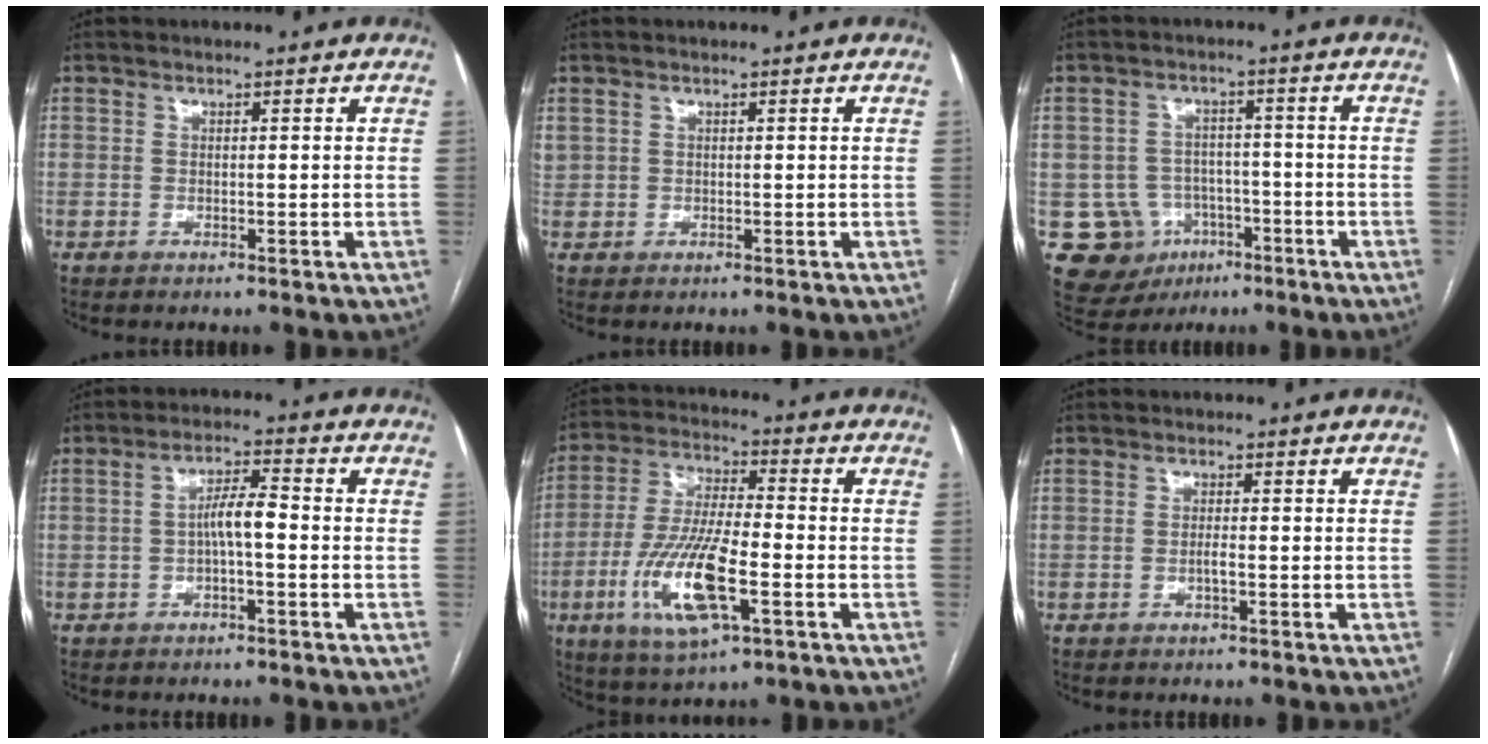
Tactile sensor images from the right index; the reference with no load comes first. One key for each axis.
{"total": 1.5, "fx": 0.7, "fy": 1.3, "fz": 0.3, "tx": -0.008, "ty": 0.016, "tz": 0.016}
{"total": 9.4, "fx": -3.3, "fy": 8.6, "fz": 1.8, "tx": -0.037, "ty": 0.019, "tz": -0.035}
{"total": 4.6, "fx": -0.8, "fy": 0.9, "fz": 4.4, "tx": -0.079, "ty": 0.016, "tz": -0.012}
{"total": 14.5, "fx": -4.9, "fy": 3.2, "fz": 13.2, "tx": -0.276, "ty": -0.013, "tz": -0.086}
{"total": 1.0, "fx": -0.4, "fy": 0.0, "fz": 1.0, "tx": -0.019, "ty": 0.001, "tz": -0.009}